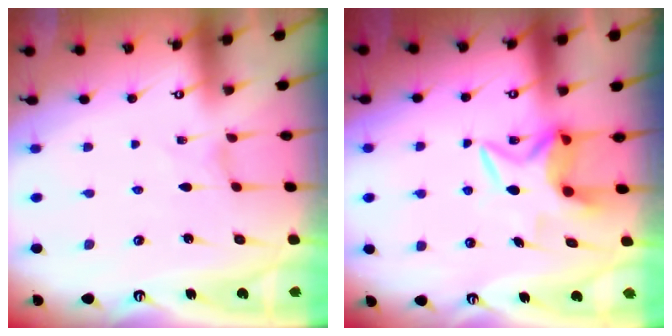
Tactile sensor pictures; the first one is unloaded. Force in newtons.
{"total": 7.5, "press": 7.4, "slide": 0.9}